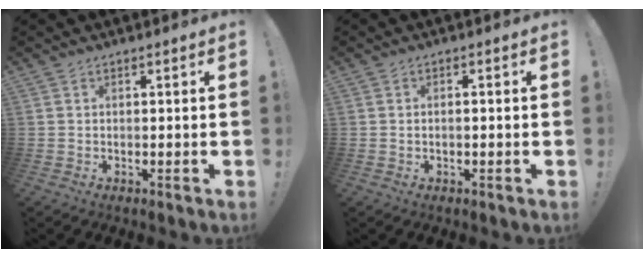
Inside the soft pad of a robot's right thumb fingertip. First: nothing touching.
{"total": 0.8, "force": [-0.4, 0.2, 0.7], "torque": [-0.013, 0.002, -0.006]}